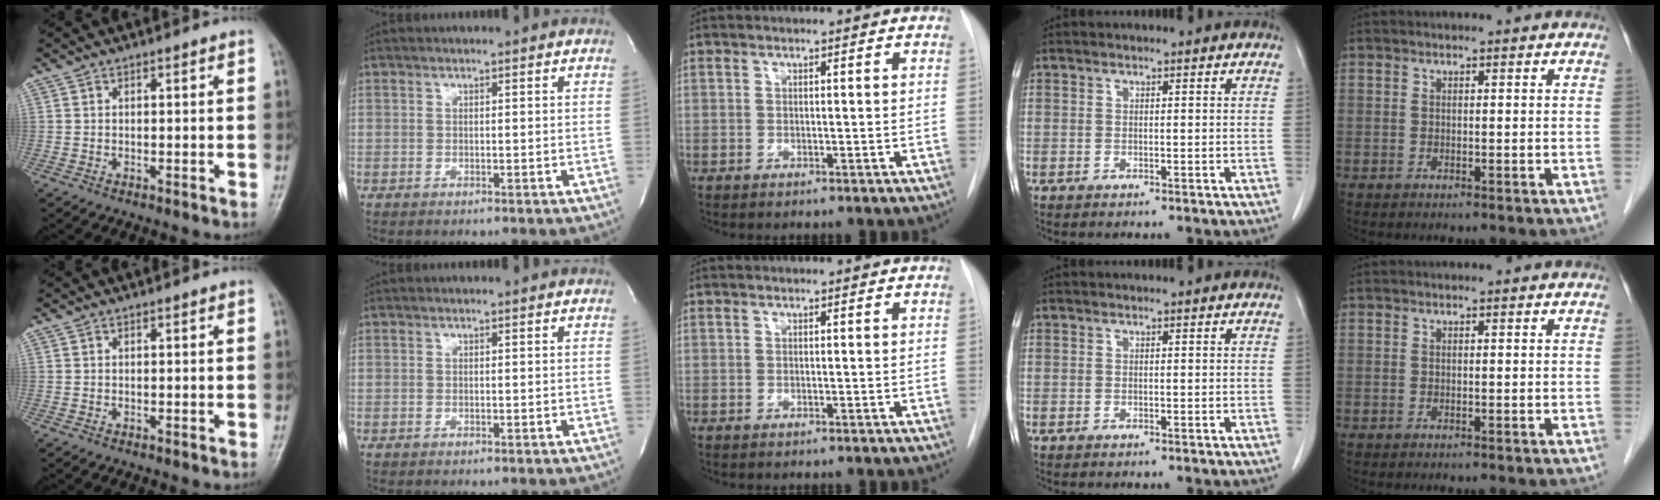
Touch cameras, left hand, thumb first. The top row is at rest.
{}